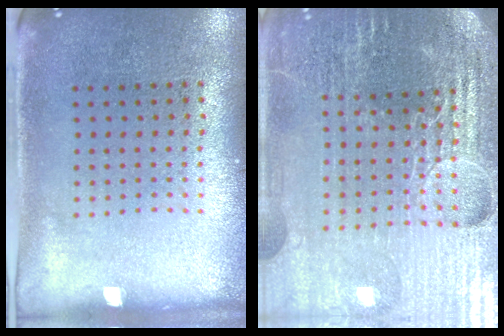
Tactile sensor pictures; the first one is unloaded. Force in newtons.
{"total": 6.0, "press": 5.3, "slide": 2.8}